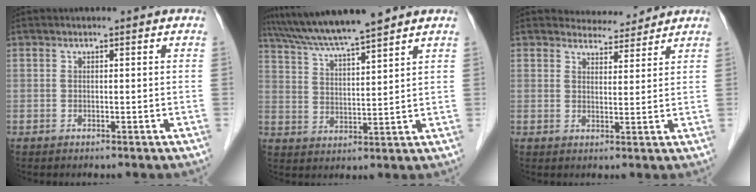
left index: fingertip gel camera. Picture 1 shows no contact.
{"total": 10.8, "force": [9.4, -0.6, 5.3], "torque": [-0.097, 0.019, 0.165]}
{"total": 4.1, "force": [4.0, 0.8, -0.3], "torque": [-0.001, 0.000, 0.060]}